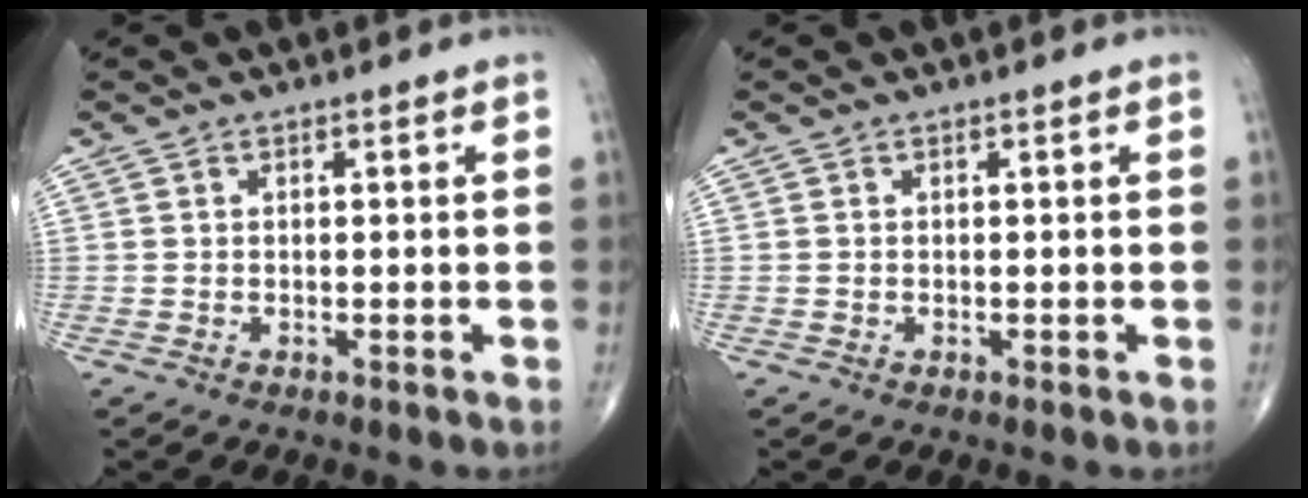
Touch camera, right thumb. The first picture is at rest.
{"total": 0.0}